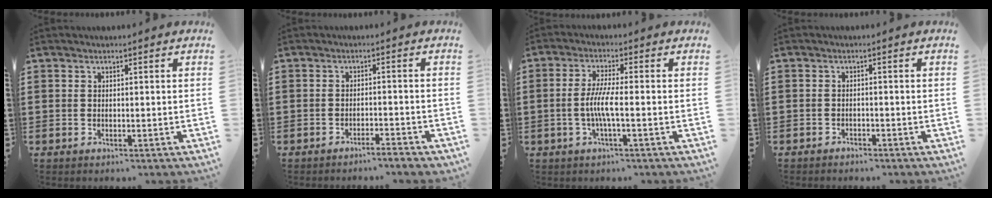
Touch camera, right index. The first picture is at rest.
{"total": 2.4, "force": [-2.3, -0.2, 0.7], "torque": [-0.013, -0.002, -0.047]}
{"total": 5.0, "force": [-1.2, 0.3, 4.9], "torque": [-0.109, -0.011, -0.032]}
{"total": 1.0, "force": [-0.9, 0.3, 0.0], "torque": [-0.003, 0.004, -0.021]}